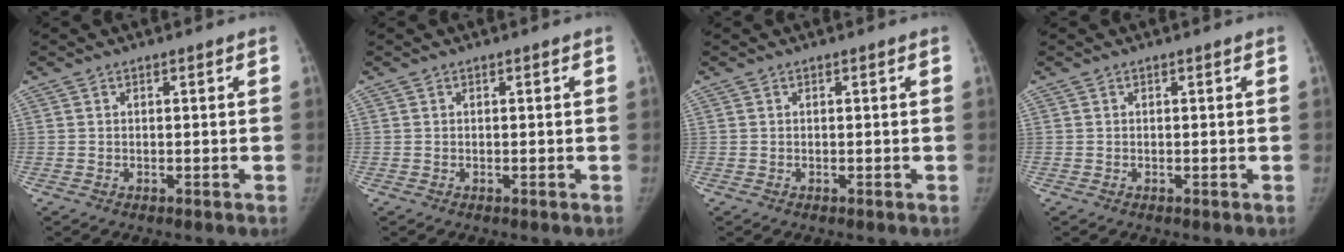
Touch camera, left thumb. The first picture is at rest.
{"total": 0.0}
{"total": 0.0}
{"total": 0.0}